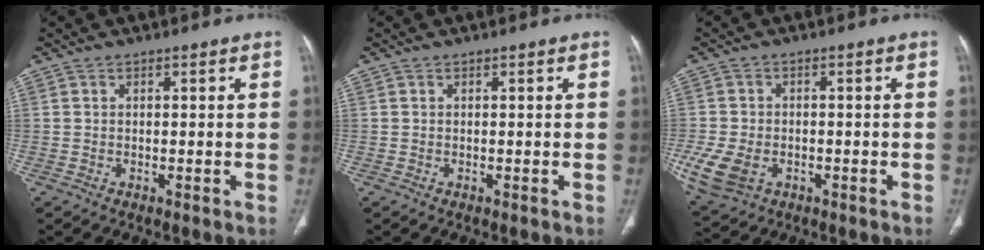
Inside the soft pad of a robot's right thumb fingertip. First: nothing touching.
{"total": 0.0}
{"total": 9.2, "force": [-2.9, 6.6, 5.8], "torque": [-0.132, 0.001, -0.045]}